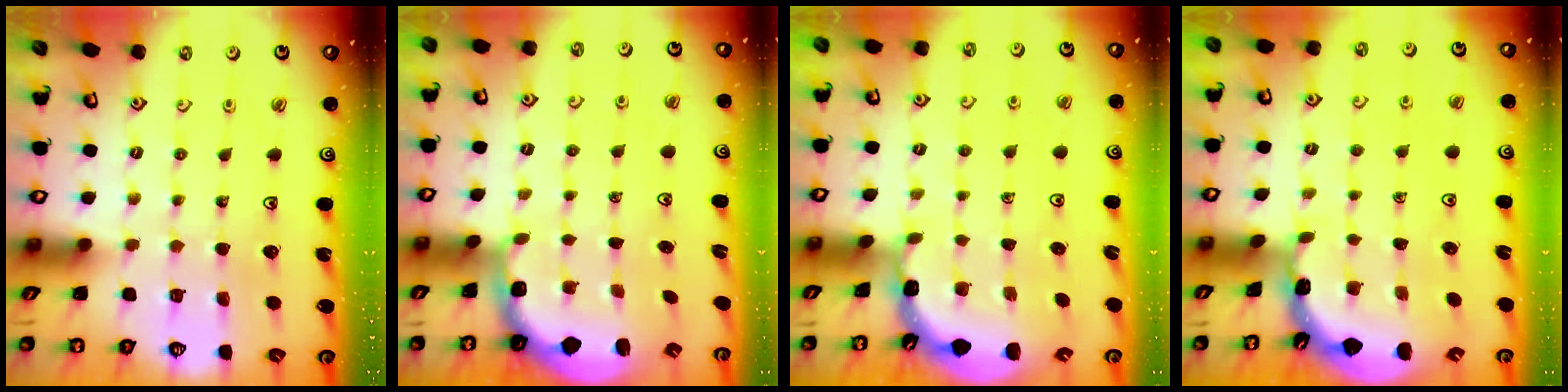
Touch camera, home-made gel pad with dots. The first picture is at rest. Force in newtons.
{"total": 2.5, "press": 1.3, "slide": 2.1}
{"total": 1.5, "press": 1.5, "slide": 0.1}
{"total": 1.8, "press": 1.8, "slide": 0.2}